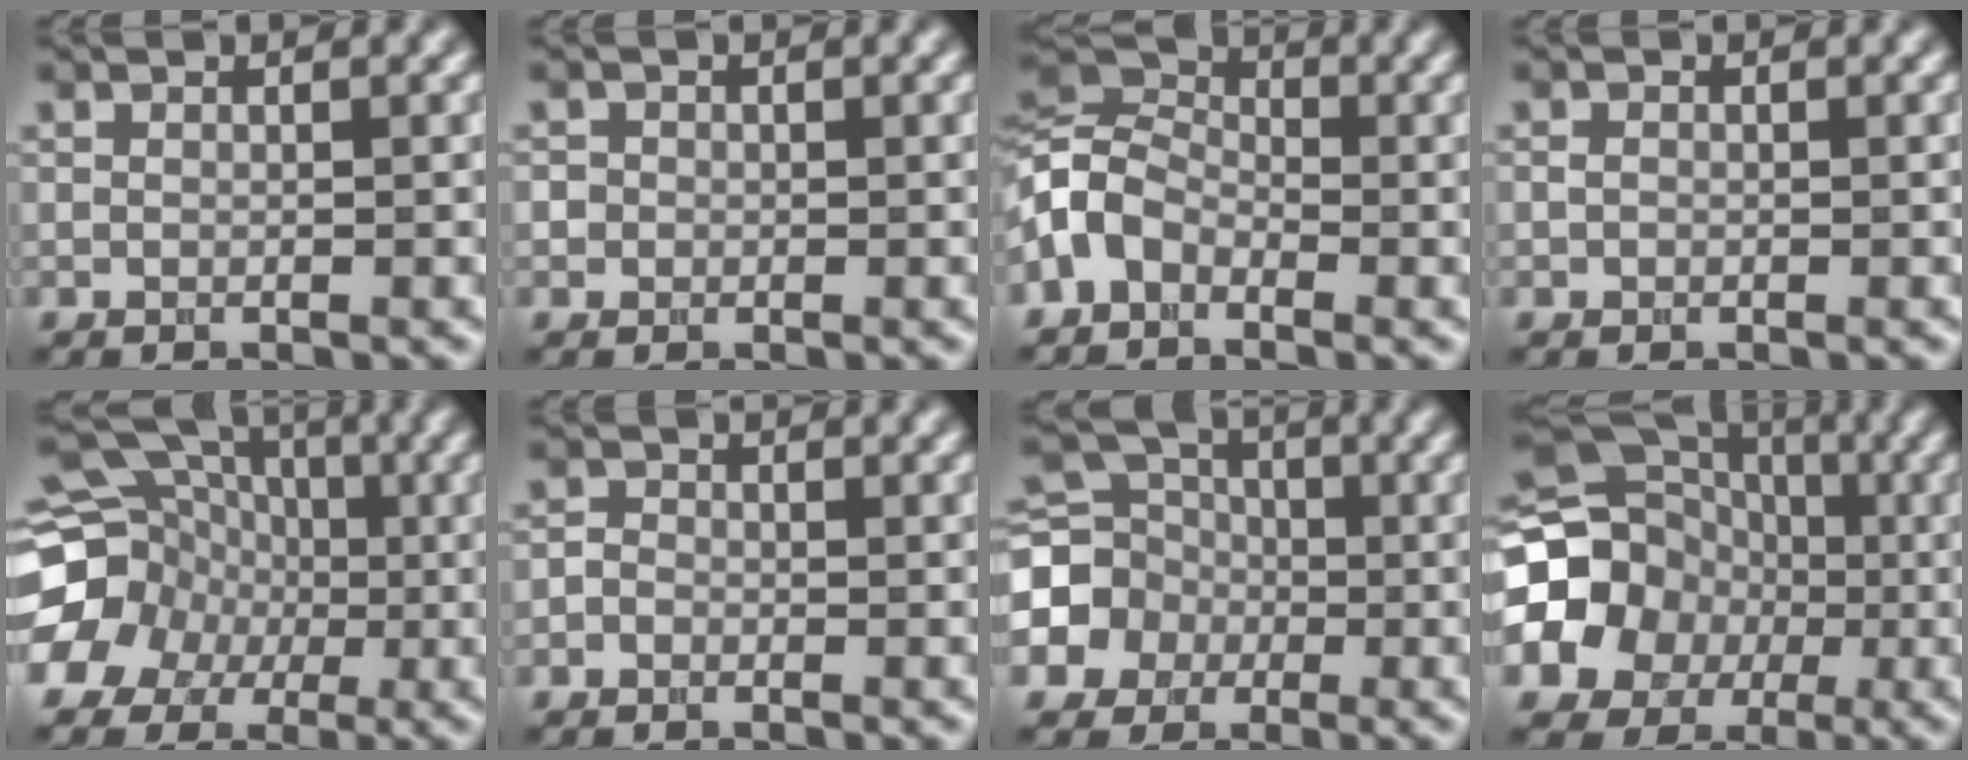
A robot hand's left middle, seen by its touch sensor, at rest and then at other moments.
{"total": 1.7, "force": [0.4, 1.6, 0.5], "torque": [0.006, 0.009, -0.002]}
{"total": 5.2, "force": [-1.8, 3.6, 3.3], "torque": [-0.076, 0.014, -0.060]}
{"total": 0.5, "force": [-0.1, 0.5, 0.2], "torque": [-0.004, -0.001, -0.004]}
{"total": 18.2, "force": [-1.0, 16.9, 6.5], "torque": [-0.161, 0.005, -0.063]}
{"total": 1.1, "force": [-0.4, 1.0, 0.3], "torque": [0.007, 0.007, -0.019]}
{"total": 6.8, "force": [-1.1, 6.1, 2.8], "torque": [-0.065, 0.000, -0.047]}
{"total": 18.8, "force": [-3.7, 17.3, 6.5], "torque": [-0.163, -0.003, -0.095]}